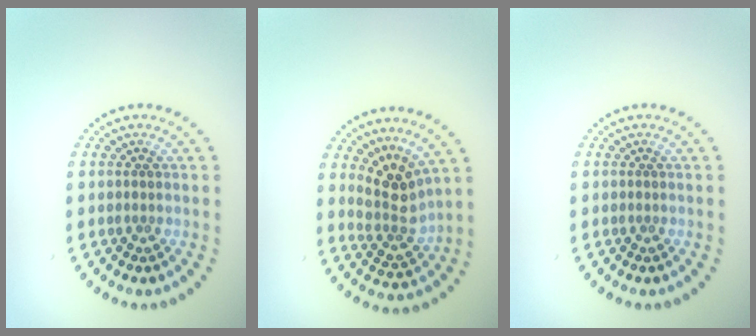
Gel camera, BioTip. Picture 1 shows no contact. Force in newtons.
{"total": 3.3, "press": 2.4, "slide": 2.2}
{"total": 0.0}